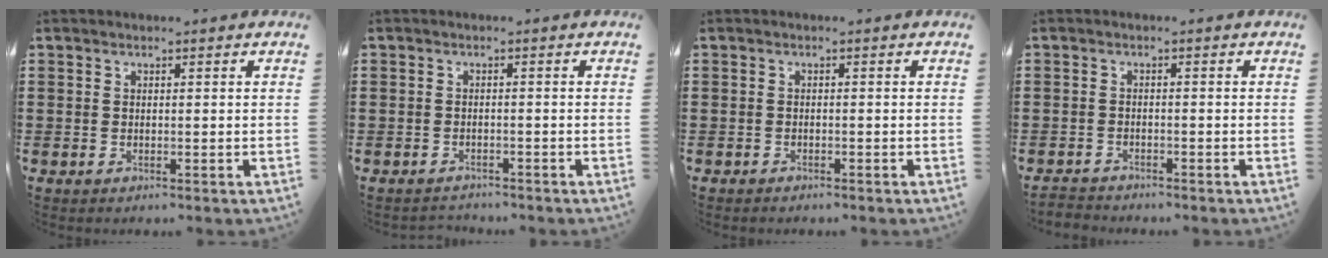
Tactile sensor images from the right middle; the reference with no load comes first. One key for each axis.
{"total": 1.6, "fx": -1.5, "fy": 0.5, "fz": -0.3, "tx": 0.000, "ty": 0.001, "tz": -0.035}
{"total": 0.9, "fx": -0.9, "fy": 0.2, "fz": -0.1, "tx": -0.002, "ty": 0.000, "tz": -0.019}
{"total": 1.8, "fx": -1.7, "fy": 0.3, "fz": -0.2, "tx": -0.004, "ty": -0.002, "tz": -0.038}